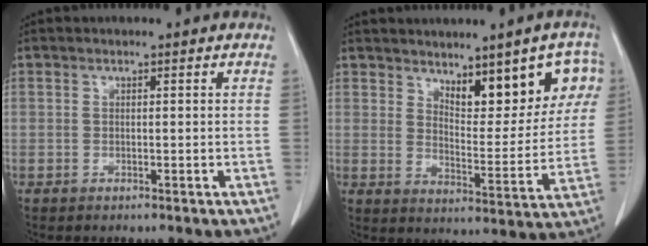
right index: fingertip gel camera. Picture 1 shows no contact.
{"total": 11.7, "force": [6.4, 3.8, 9.0], "torque": [-0.109, 0.004, 0.100]}